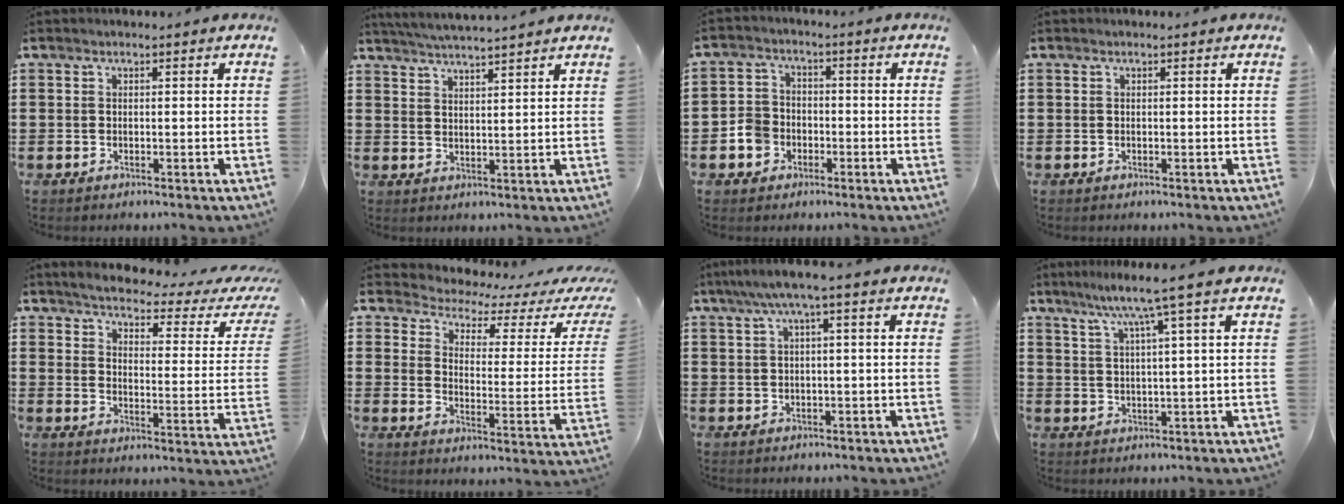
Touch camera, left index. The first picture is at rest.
{"total": 4.0, "force": [3.8, -0.8, 0.6], "torque": [-0.025, -0.015, 0.069]}
{"total": 4.6, "force": [-2.0, 3.7, 1.7], "torque": [-0.052, 0.007, -0.043]}
{"total": 0.0}
{"total": 3.3, "force": [2.8, -0.1, 1.8], "torque": [-0.055, -0.025, 0.039]}
{"total": 2.6, "force": [2.3, 0.8, 0.9], "torque": [-0.039, -0.022, 0.030]}
{"total": 3.0, "force": [0.2, 0.0, 3.0], "torque": [-0.055, -0.001, 0.000]}
{"total": 6.1, "force": [3.6, -0.8, 4.9], "torque": [-0.107, -0.010, 0.056]}